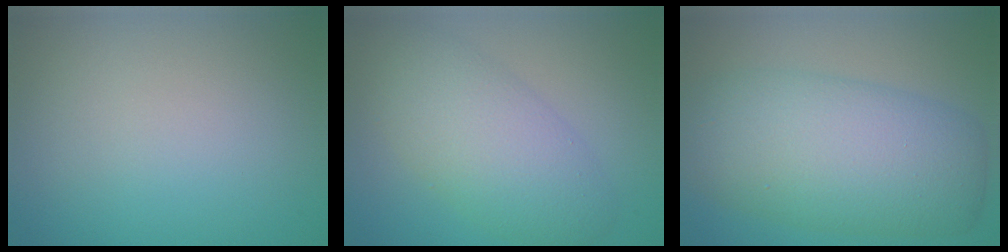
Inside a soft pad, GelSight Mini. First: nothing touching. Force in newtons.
{"total": 6.3, "press": 6.3, "slide": 0.2}
{"total": 9.6, "press": 9.6, "slide": 0.2}